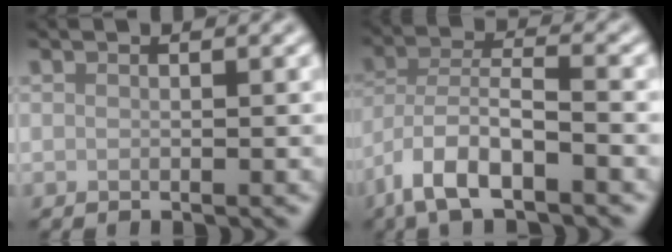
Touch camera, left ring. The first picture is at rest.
{"total": 7.1, "force": [-4.5, 2.3, 5.0], "torque": [-0.090, 0.003, -0.094]}